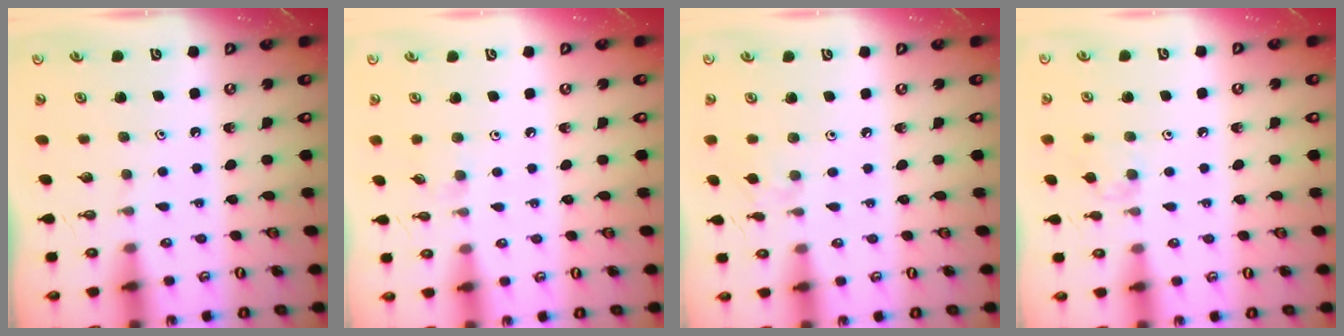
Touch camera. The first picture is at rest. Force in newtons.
{"total": 3.7, "press": 3.7, "slide": 0.6}
{"total": 1.9, "press": 1.9, "slide": 0.4}
{"total": 6.1, "press": 6.0, "slide": 0.9}